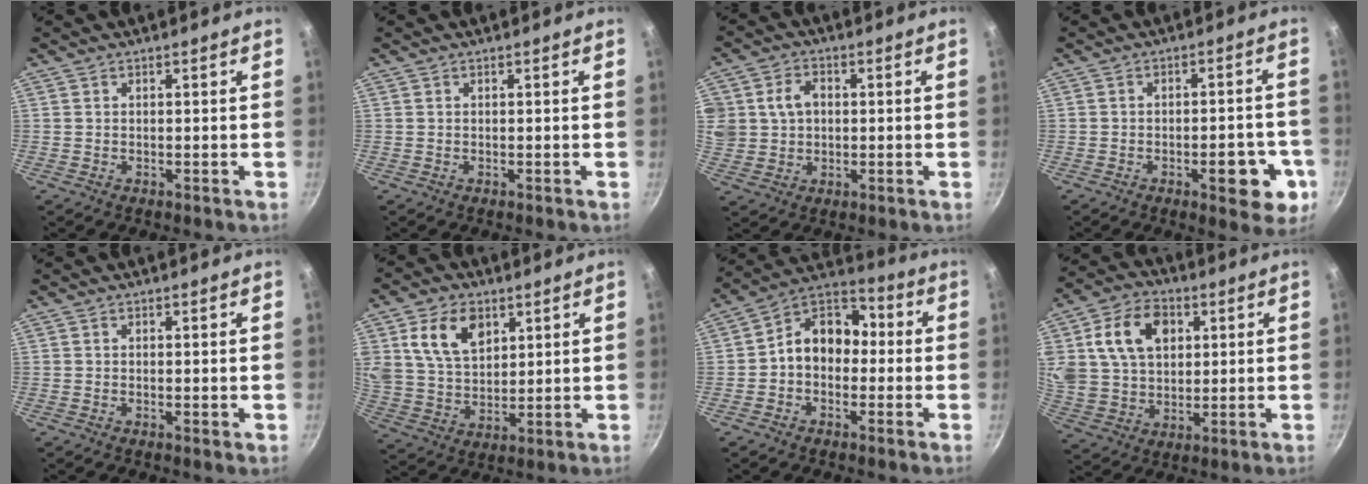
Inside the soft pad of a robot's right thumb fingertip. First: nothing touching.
{"total": 0.0}
{"total": 9.6, "force": [1.5, 8.0, 5.0], "torque": [-0.088, 0.014, 0.030]}
{"total": 10.0, "force": [-3.6, 4.3, 8.2], "torque": [-0.077, 0.022, -0.042]}
{"total": 0.6, "force": [0.0, 0.2, 0.6], "torque": [-0.009, -0.001, -0.002]}
{"total": 12.2, "force": [5.0, 8.3, 7.5], "torque": [-0.118, -0.018, 0.098]}
{"total": 11.4, "force": [-0.7, 8.8, 7.2], "torque": [-0.072, 0.046, -0.038]}
{"total": 16.3, "force": [4.7, 12.0, 10.0], "torque": [-0.165, 0.004, 0.085]}